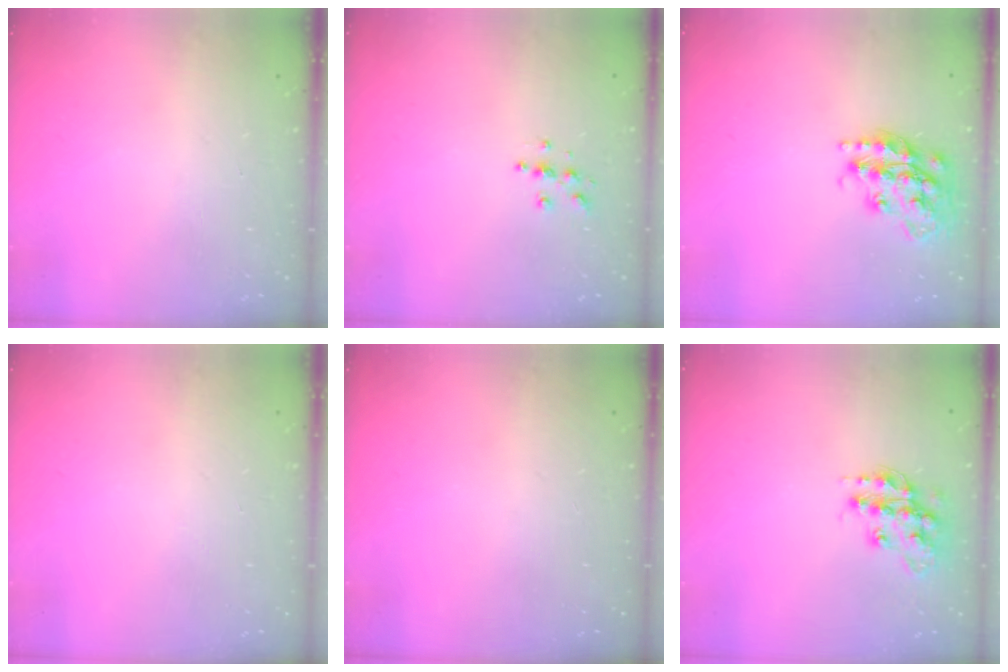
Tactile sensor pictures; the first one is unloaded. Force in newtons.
{"total": 5.0, "press": 5.0, "slide": 0.4}
{"total": 18.3, "press": 18.3, "slide": 1.0}
{"total": 0.0}
{"total": 0.0}
{"total": 14.9, "press": 14.9, "slide": 0.9}